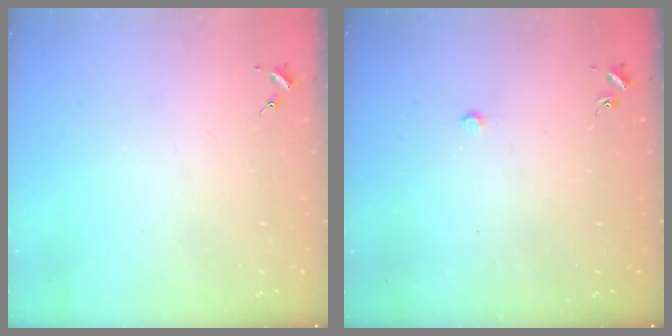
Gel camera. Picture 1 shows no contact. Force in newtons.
{"total": 4.9, "press": 4.9, "slide": 0.6}